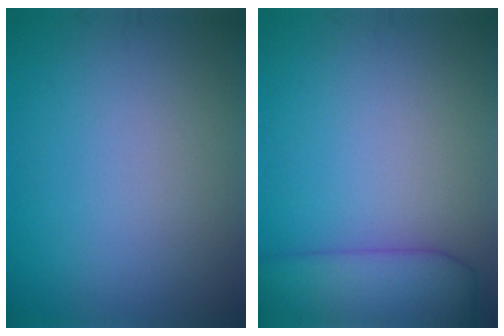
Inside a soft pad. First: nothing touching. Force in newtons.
{"total": 6.2, "press": 6.1, "slide": 0.6}